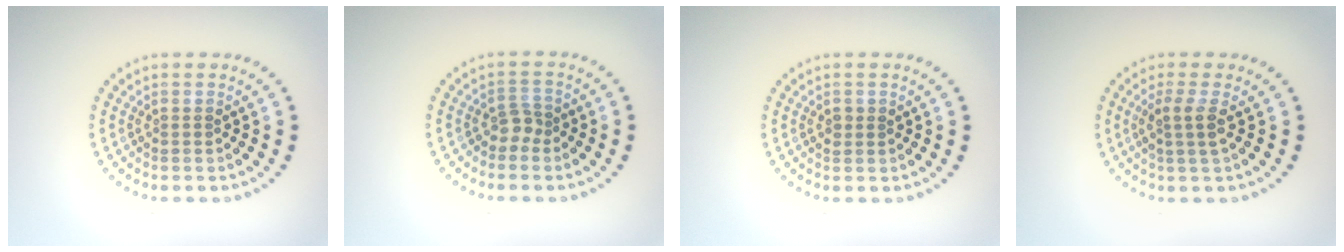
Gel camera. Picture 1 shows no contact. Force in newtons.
{"total": 1.5, "press": 1.0, "slide": 1.0}
{"total": 1.0, "press": 0.9, "slide": 0.2}
{"total": 1.9, "press": 1.6, "slide": 1.1}